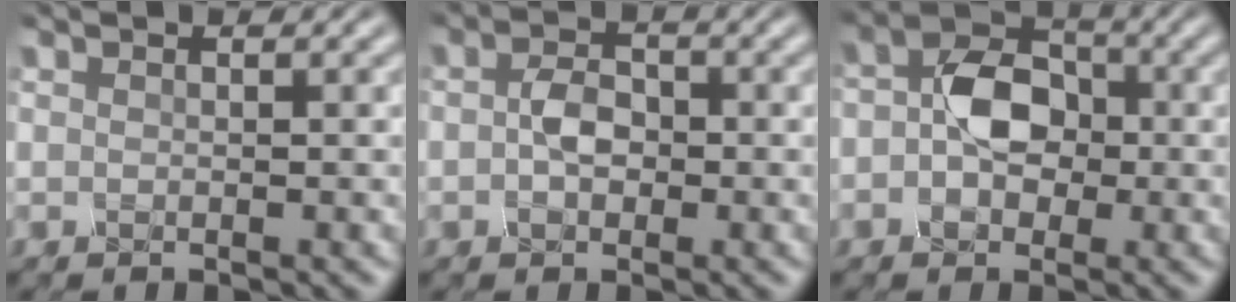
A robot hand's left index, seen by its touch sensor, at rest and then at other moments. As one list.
[{"total": 2.5, "force": [-0.3, 1.7, 1.8], "torque": [-0.037, 0.004, -0.011]}, {"total": 4.8, "force": [-0.4, 3.5, 3.3], "torque": [-0.054, 0.006, -0.016]}]